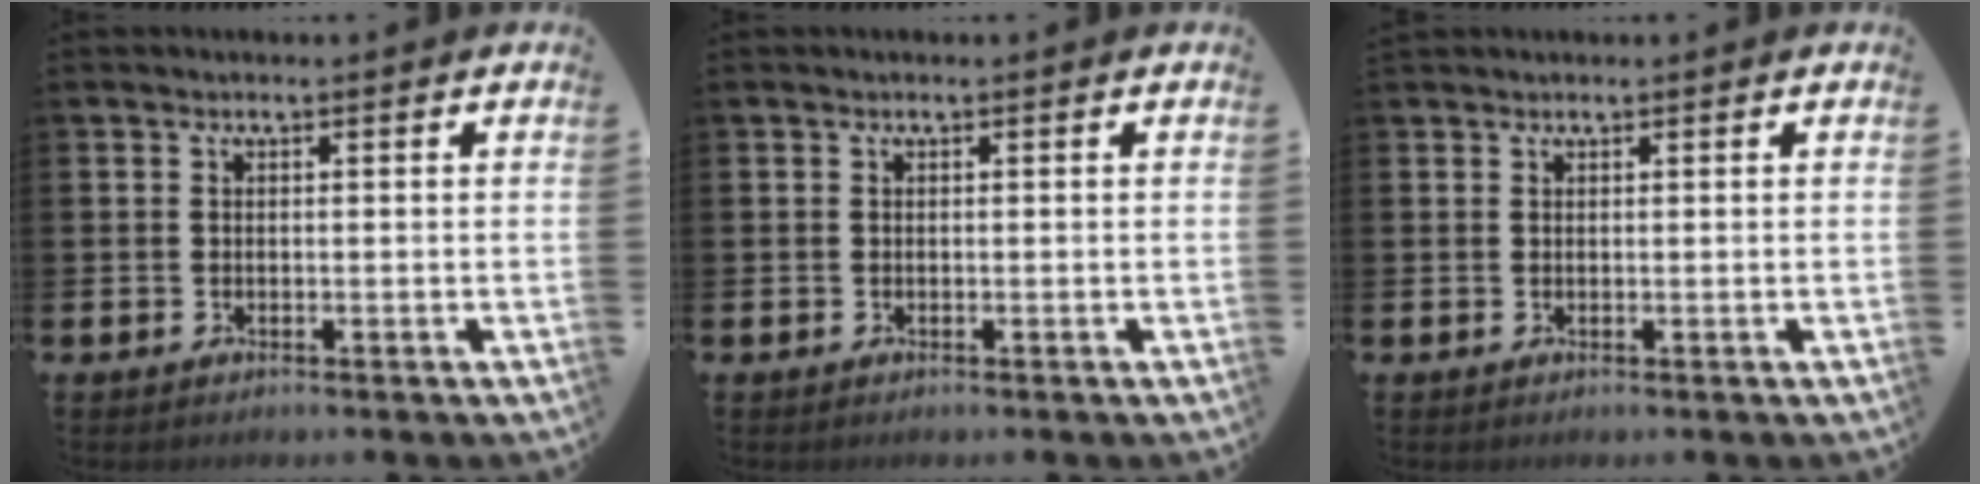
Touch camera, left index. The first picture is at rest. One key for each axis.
{"total": 0.0}
{"total": 0.7, "fx": 0.6, "fy": 0.1, "fz": 0.0, "tx": 0.002, "ty": 0.001, "tz": 0.011}